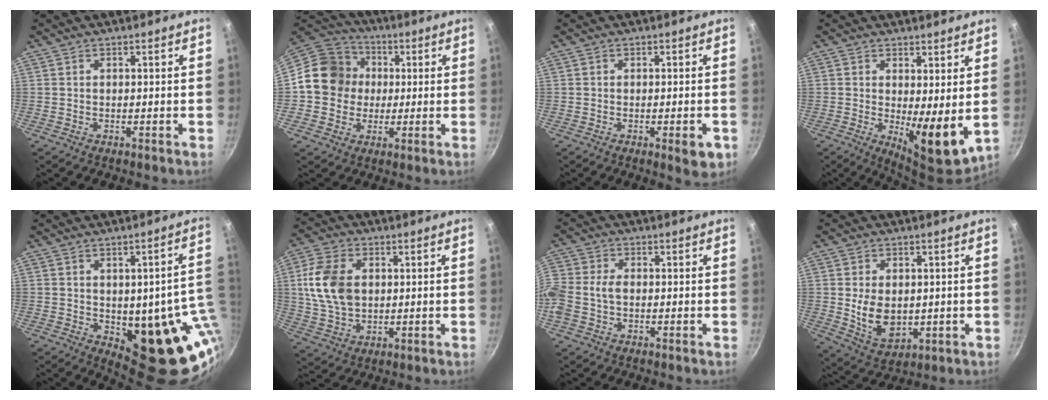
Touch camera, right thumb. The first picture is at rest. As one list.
[{"total": 13.4, "force": [0.6, 12.2, 5.5], "torque": [-0.064, 0.025, -0.008]}, {"total": 5.6, "force": [-1.9, 1.6, 5.0], "torque": [-0.058, 0.002, -0.024]}, {"total": 8.7, "force": [0.7, 3.0, 8.1], "torque": [-0.107, -0.031, 0.016]}, {"total": 17.8, "force": [-1.6, 8.6, 15.4], "torque": [-0.120, -0.010, -0.006]}, {"total": 11.9, "force": [1.8, 8.2, 8.5], "torque": [-0.149, 0.001, 0.035]}, {"total": 6.1, "force": [-1.0, 4.3, 4.1], "torque": [-0.097, 0.013, -0.034]}, {"total": 9.3, "force": [0.2, 6.4, 6.7], "torque": [-0.103, -0.016, 0.023]}]